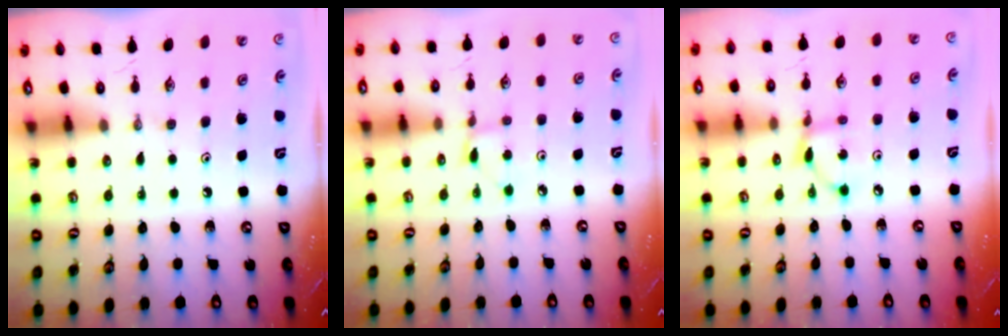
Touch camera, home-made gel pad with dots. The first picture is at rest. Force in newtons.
{"total": 2.2, "press": 2.2, "slide": 0.3}
{"total": 5.4, "press": 5.4, "slide": 0.2}